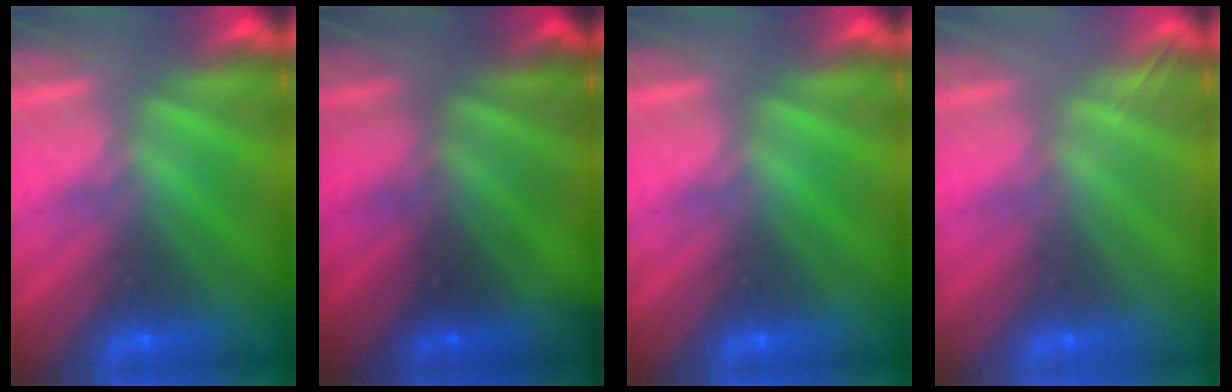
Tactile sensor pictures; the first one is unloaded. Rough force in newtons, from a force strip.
{"total": 2.1}
{"total": 0.0}
{"total": 2.1}